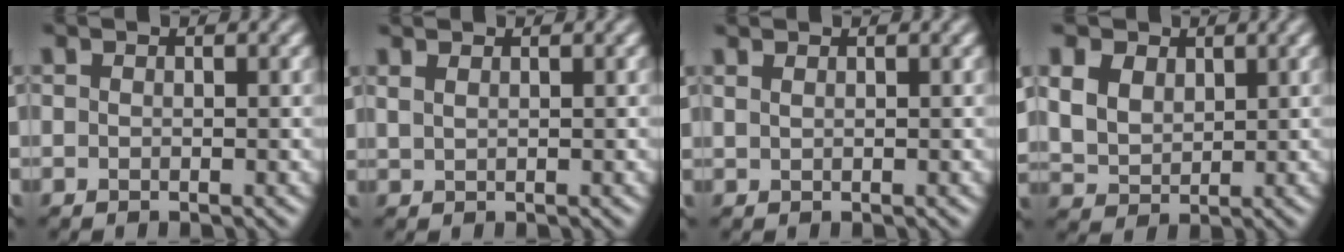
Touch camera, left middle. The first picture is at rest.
{"total": 1.7, "force": [1.2, 0.8, 0.9], "torque": [-0.012, -0.003, 0.015]}
{"total": 1.3, "force": [1.0, 0.6, 0.7], "torque": [-0.004, -0.004, 0.009]}
{"total": 7.5, "force": [3.5, 5.4, 3.8], "torque": [-0.114, 0.024, 0.058]}